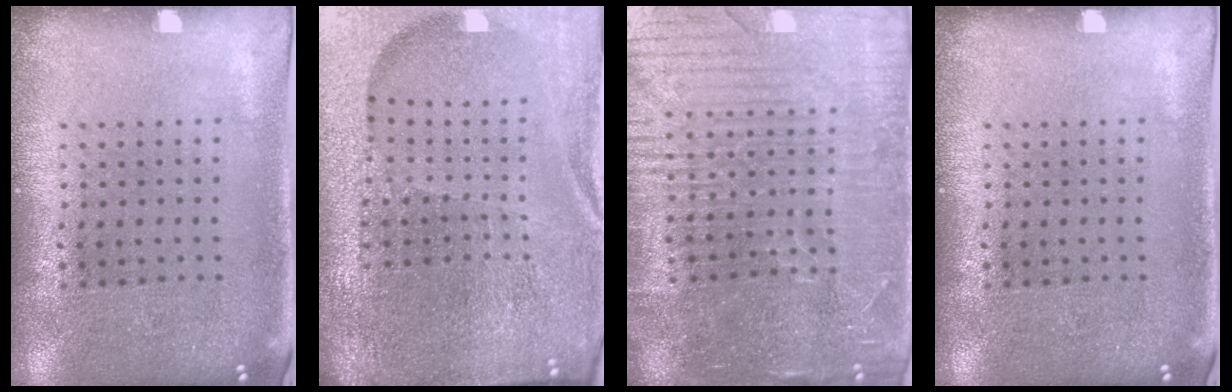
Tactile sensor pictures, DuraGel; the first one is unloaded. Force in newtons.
{"total": 5.2, "press": 4.8, "slide": 2.0}
{"total": 4.9, "press": 4.4, "slide": 2.0}
{"total": 0.0}